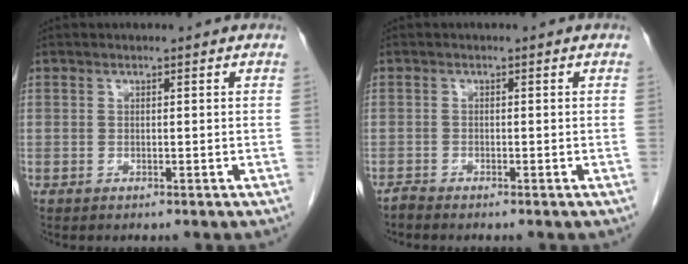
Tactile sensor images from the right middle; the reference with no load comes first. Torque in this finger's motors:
{"motor_torque": [-0.19, -0.05, -0.06, -0.01]}